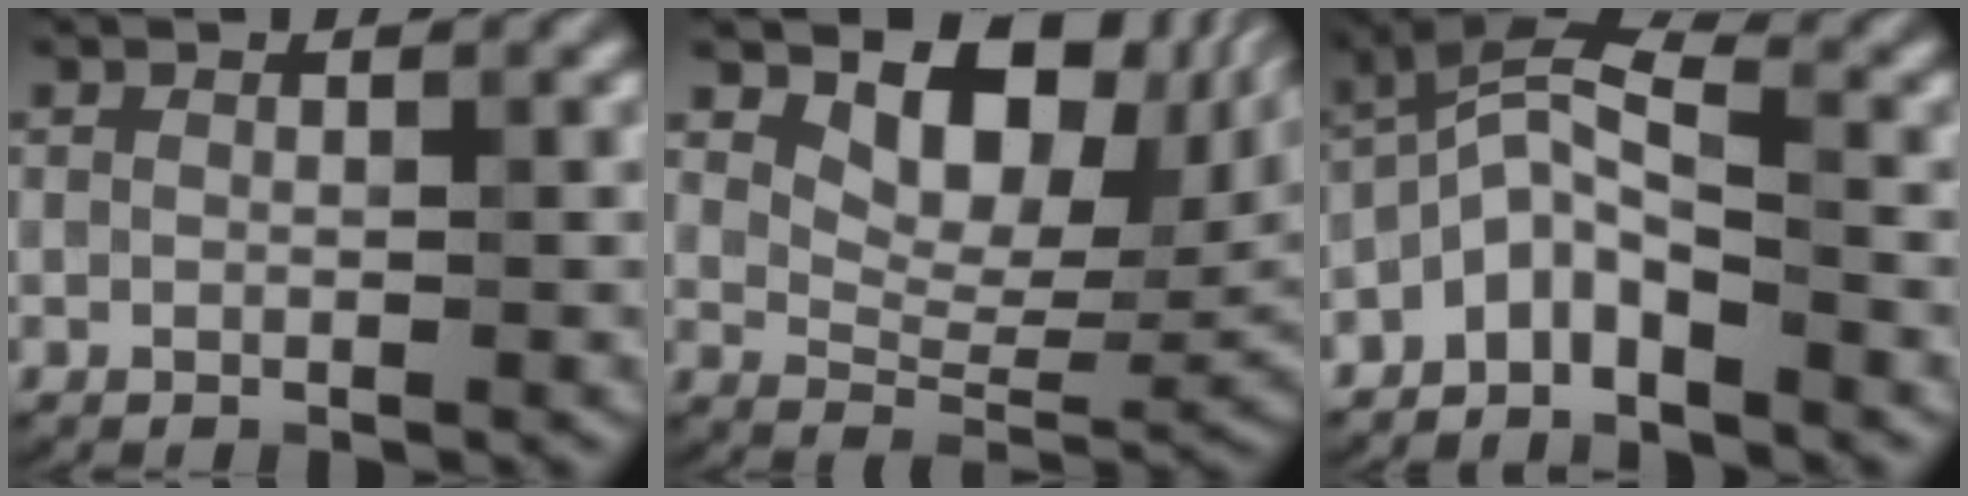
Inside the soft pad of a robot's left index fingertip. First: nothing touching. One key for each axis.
{"total": 9.0, "fx": 4.5, "fy": 5.2, "fz": 5.8, "tx": -0.074, "ty": -0.013, "tz": 0.074}
{"total": 4.2, "fx": -2.5, "fy": 1.5, "fz": 3.1, "tx": -0.061, "ty": 0.014, "tz": -0.057}